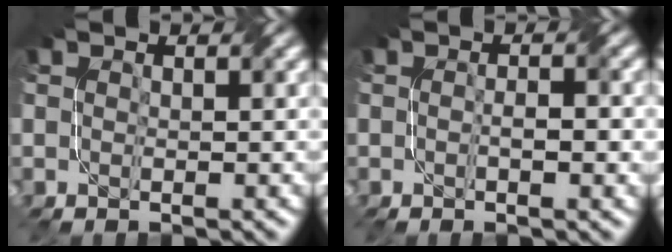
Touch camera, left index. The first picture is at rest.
{"total": 2.3, "force": [-0.2, 0.6, 2.2], "torque": [-0.035, -0.003, -0.005]}